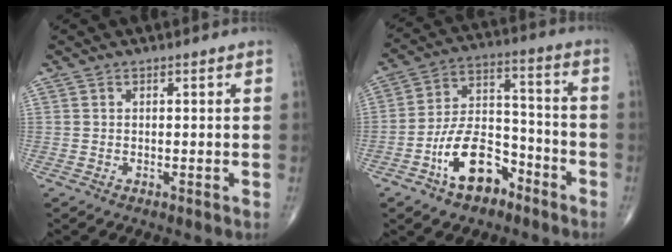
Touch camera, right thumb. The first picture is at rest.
{"total": 13.1, "force": [-7.1, 7.4, 8.1], "torque": [-0.126, 0.065, -0.128]}